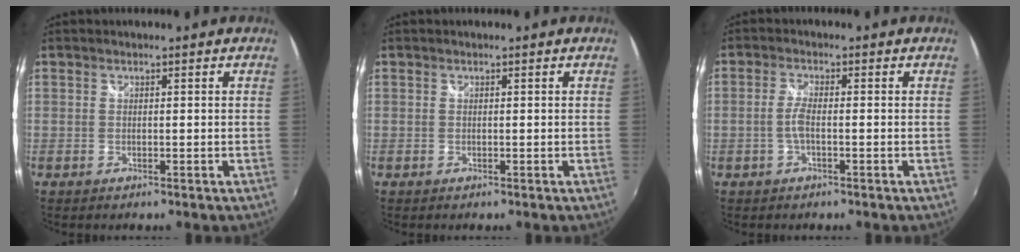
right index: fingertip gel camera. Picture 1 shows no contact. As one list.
[{"total": 0.0}, {"total": 2.5, "force": [-0.8, 0.4, 2.3], "torque": [-0.053, 0.002, -0.016]}]